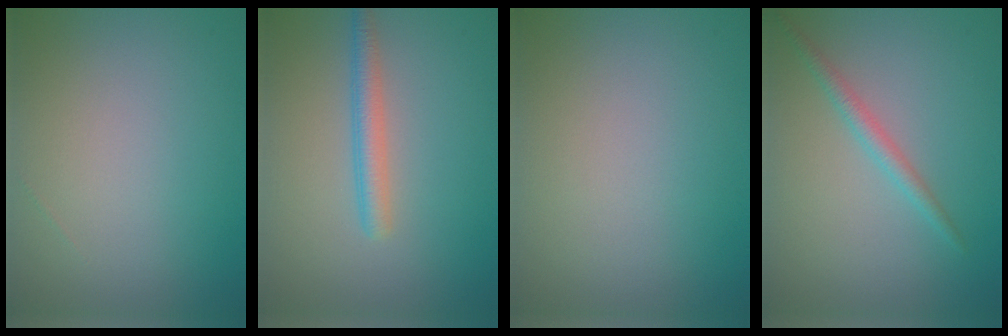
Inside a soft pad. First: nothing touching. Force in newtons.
{"total": 2.3, "press": 2.3, "slide": 0.1}
{"total": 0.0}
{"total": 1.6, "press": 1.6, "slide": 0.1}